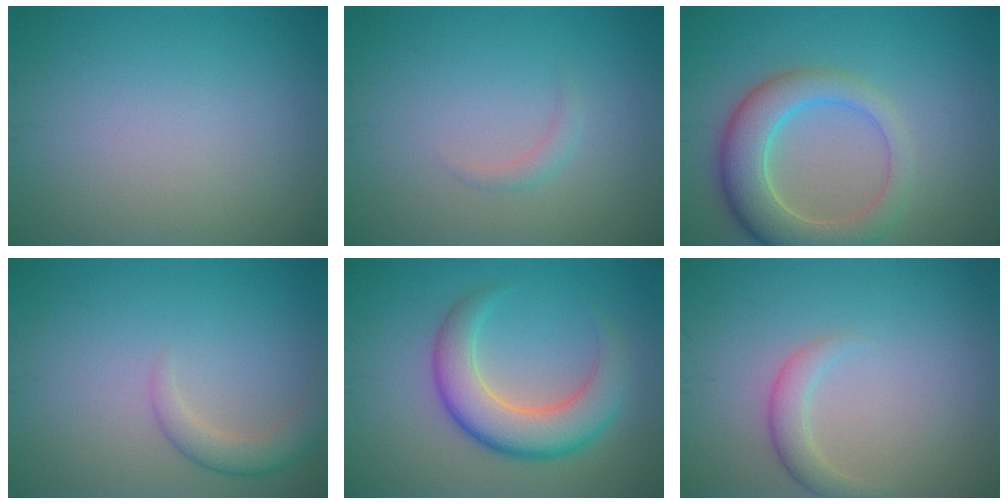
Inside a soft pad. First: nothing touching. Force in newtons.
{"total": 0.9, "press": 0.9, "slide": 0.1}
{"total": 6.3, "press": 6.3, "slide": 0.6}
{"total": 2.4, "press": 2.4, "slide": 0.2}
{"total": 6.2, "press": 6.2, "slide": 0.3}
{"total": 2.0, "press": 2.0, "slide": 0.1}